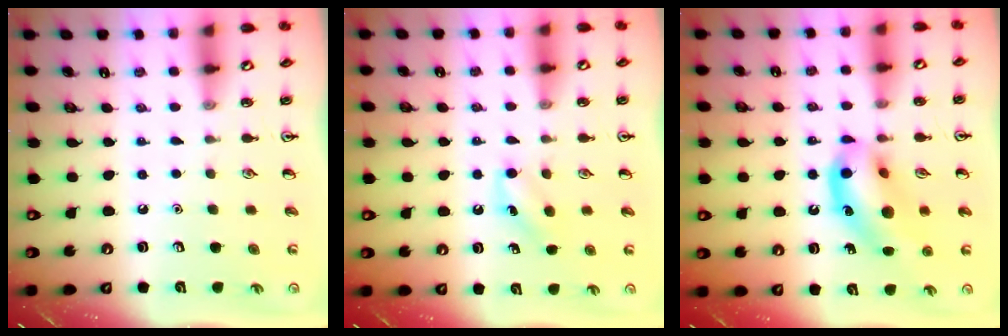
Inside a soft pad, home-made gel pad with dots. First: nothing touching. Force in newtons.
{"total": 7.5, "press": 7.3, "slide": 1.8}
{"total": 14.3, "press": 13.9, "slide": 3.3}